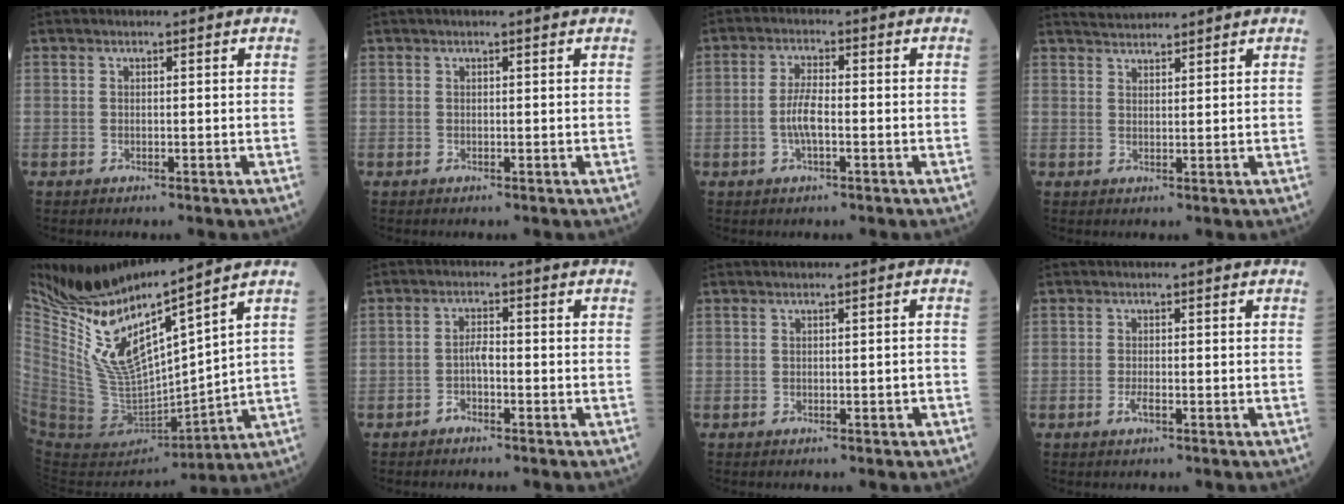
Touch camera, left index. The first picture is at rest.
{"total": 0.6, "force": [0.6, 0.0, 0.3], "torque": [-0.007, 0.007, 0.006]}
{"total": 4.0, "force": [-0.9, 0.9, 3.8], "torque": [-0.083, 0.003, -0.018]}
{"total": 3.5, "force": [3.5, 0.0, 0.4], "torque": [-0.013, 0.027, 0.067]}
{"total": 16.7, "force": [12.7, 1.5, 10.7], "torque": [-0.202, -0.029, 0.256]}
{"total": 2.1, "force": [-1.1, 0.7, 1.6], "torque": [-0.028, 0.004, -0.022]}
{"total": 1.3, "force": [-0.6, 0.2, 1.1], "torque": [-0.017, -0.001, -0.004]}
{"total": 1.3, "force": [-0.7, 0.2, 1.0], "torque": [-0.025, -0.001, -0.012]}